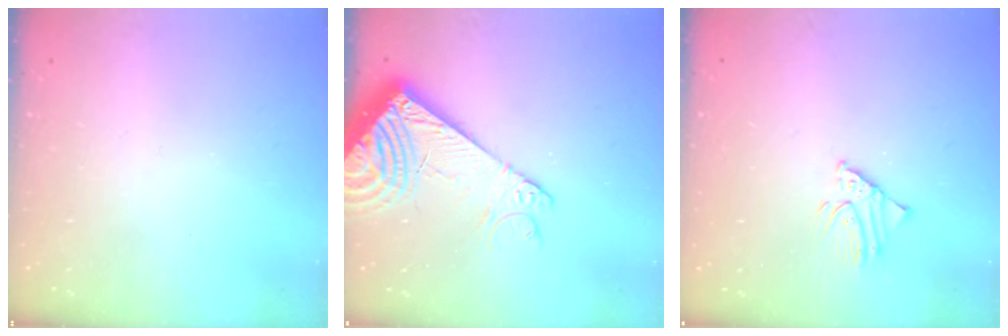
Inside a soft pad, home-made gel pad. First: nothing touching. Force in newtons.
{"total": 15.6, "press": 15.3, "slide": 2.8}
{"total": 2.5, "press": 2.5, "slide": 0.2}